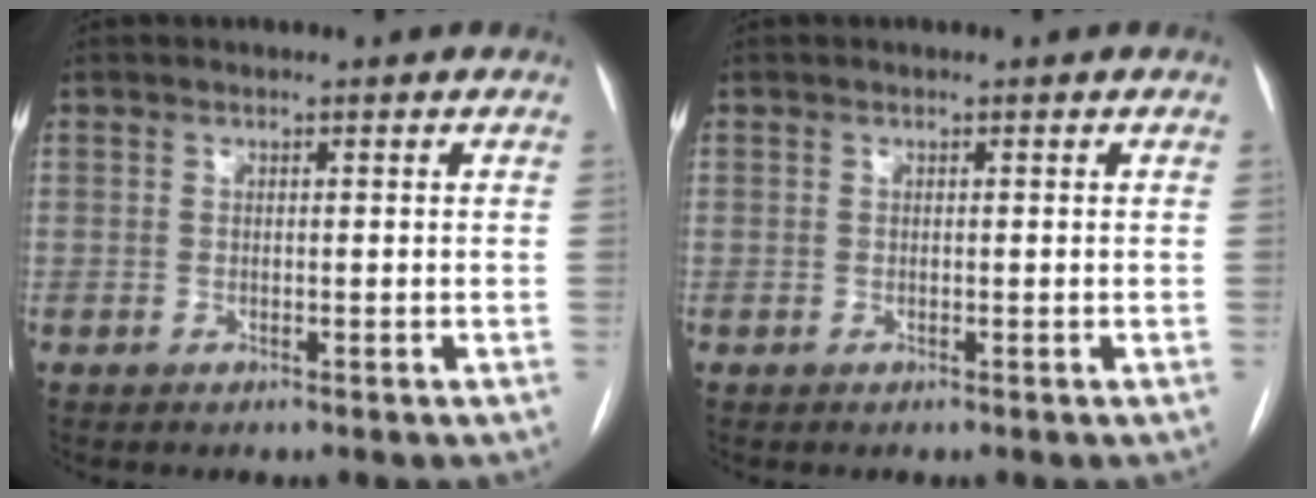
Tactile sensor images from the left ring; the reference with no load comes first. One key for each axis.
{"total": 0.0}